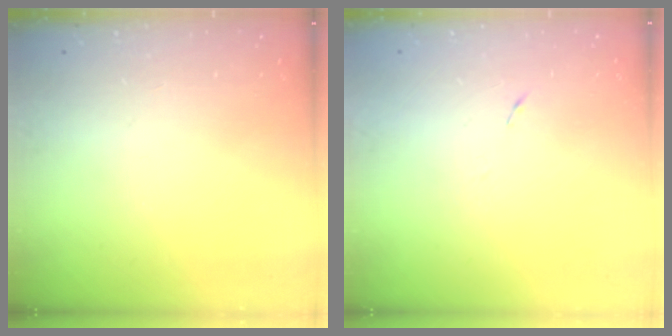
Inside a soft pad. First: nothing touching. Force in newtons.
{"total": 4.0, "press": 3.6, "slide": 1.7}